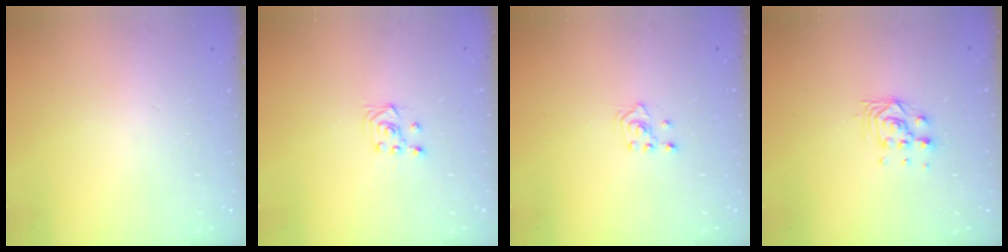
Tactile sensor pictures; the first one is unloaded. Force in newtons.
{"total": 3.9, "press": 3.8, "slide": 0.7}
{"total": 2.1, "press": 1.8, "slide": 0.9}
{"total": 7.4, "press": 7.3, "slide": 0.6}